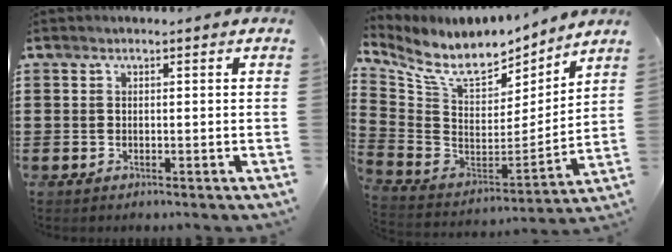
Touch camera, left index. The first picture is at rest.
{"total": 9.2, "force": [7.5, 3.4, 4.1], "torque": [-0.112, -0.059, 0.131]}